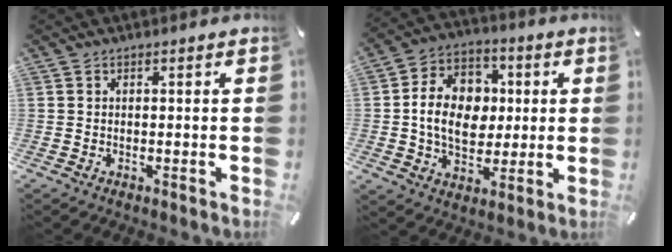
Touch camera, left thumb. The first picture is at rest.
{"total": 13.5, "force": [0.1, 10.9, 7.9], "torque": [-0.145, 0.020, 0.004]}